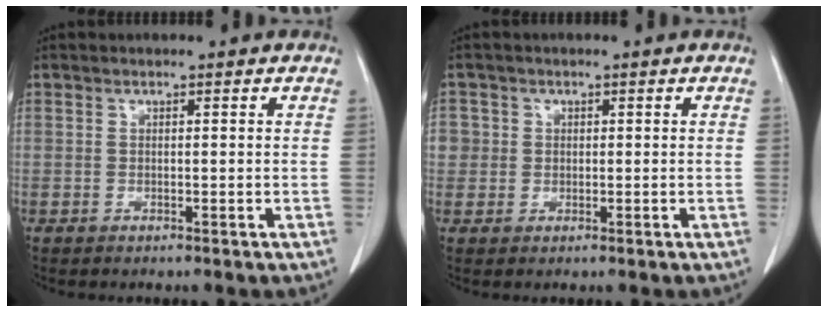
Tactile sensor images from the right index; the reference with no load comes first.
{"total": 2.8, "force": [0.3, 2.7, 0.2], "torque": [0.013, 0.008, 0.009]}